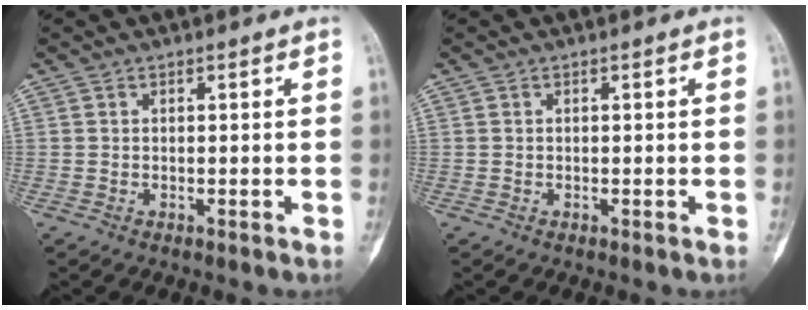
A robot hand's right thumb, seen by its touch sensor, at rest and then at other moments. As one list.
[{"total": 0.0}]